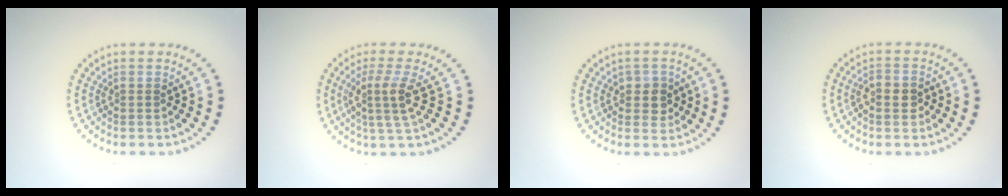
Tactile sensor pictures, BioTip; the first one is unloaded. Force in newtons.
{"total": 3.0, "press": 2.3, "slide": 2.0}
{"total": 2.0, "press": 1.8, "slide": 0.7}
{"total": 2.1, "press": 2.0, "slide": 0.6}